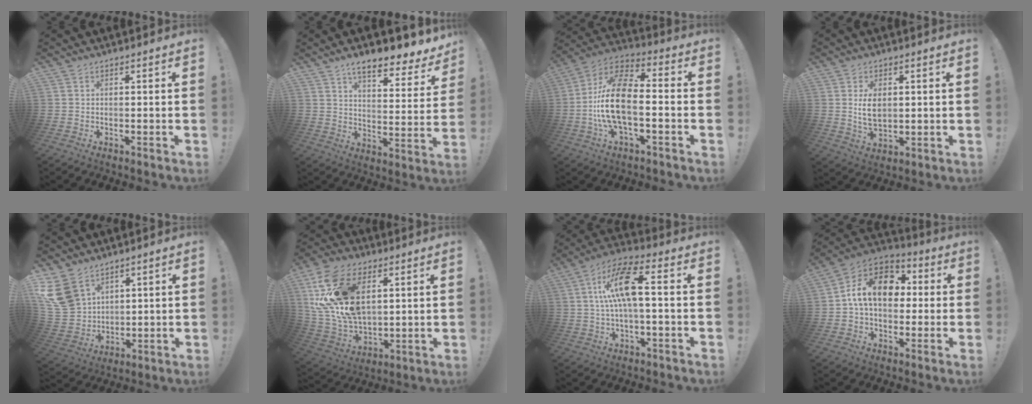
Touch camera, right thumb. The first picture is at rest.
{"total": 11.0, "force": [8.4, 3.0, 6.4], "torque": [-0.093, -0.071, 0.139]}
{"total": 17.5, "force": [-3.0, 8.2, 15.1], "torque": [-0.297, 0.018, -0.052]}
{"total": 7.1, "force": [1.3, 4.3, 5.5], "torque": [-0.086, -0.007, 0.020]}
{"total": 12.9, "force": [8.1, 8.0, 6.1], "torque": [-0.129, -0.048, 0.163]}
{"total": 23.0, "force": [7.9, 14.8, 15.6], "torque": [-0.306, -0.030, 0.153]}
{"total": 14.6, "force": [2.2, 4.5, 13.7], "torque": [-0.242, 0.004, 0.028]}
{"total": 15.8, "force": [2.3, 11.0, 11.1], "torque": [-0.172, 0.018, 0.046]}